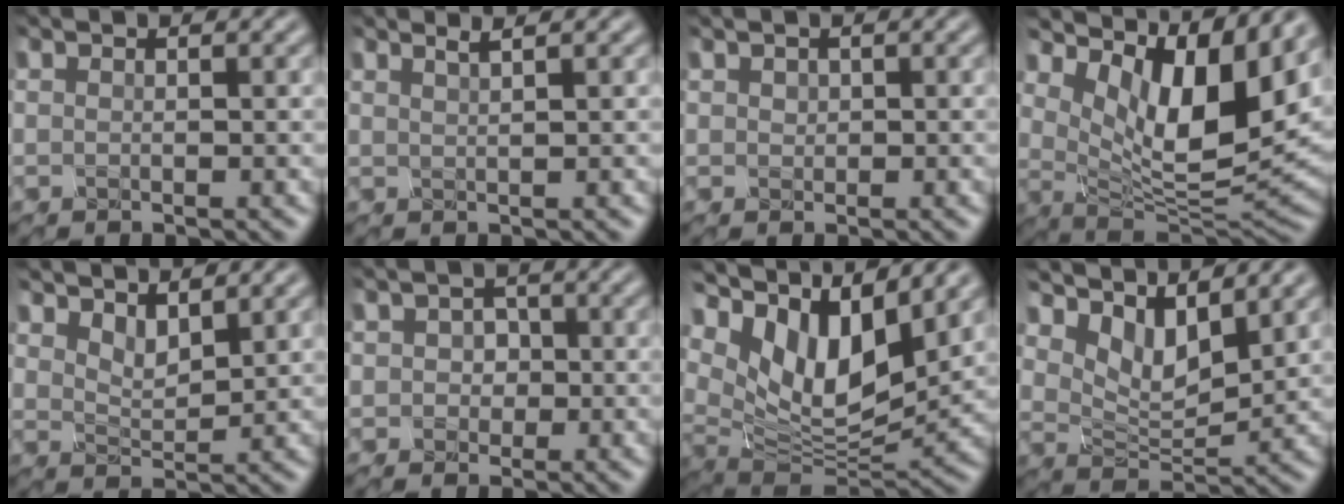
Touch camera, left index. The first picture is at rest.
{"total": 1.6, "force": [1.1, 0.3, 1.0], "torque": [-0.015, 0.006, 0.006]}
{"total": 0.9, "force": [0.2, 0.7, 0.5], "torque": [-0.021, -0.001, 0.014]}
{"total": 13.9, "force": [4.8, 6.7, 11.2], "torque": [-0.219, 0.018, 0.082]}
{"total": 4.6, "force": [2.8, 2.1, 2.9], "torque": [-0.068, -0.001, 0.037]}
{"total": 3.1, "force": [-0.6, 2.7, 1.4], "torque": [-0.056, 0.008, -0.006]}
{"total": 12.1, "force": [3.4, 6.1, 9.8], "torque": [-0.196, 0.021, 0.056]}
{"total": 7.8, "force": [3.8, 3.6, 5.8], "torque": [-0.125, -0.002, 0.070]}